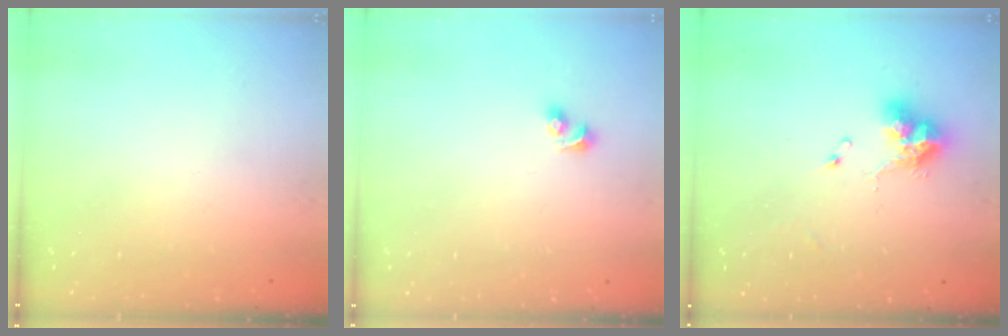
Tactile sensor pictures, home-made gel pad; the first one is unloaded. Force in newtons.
{"total": 2.1, "press": 1.7, "slide": 1.1}
{"total": 9.7, "press": 9.6, "slide": 1.2}